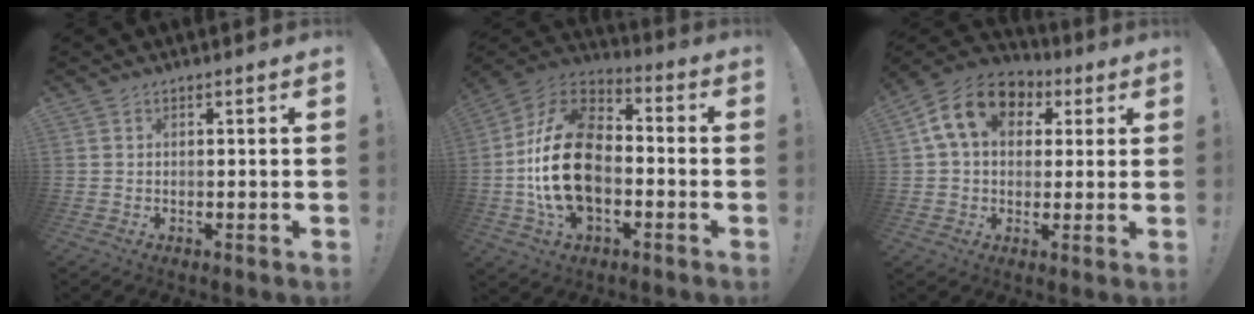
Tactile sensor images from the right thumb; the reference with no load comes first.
{"total": 23.6, "force": [-3.3, 15.2, 17.8], "torque": [-0.339, 0.039, -0.041]}
{"total": 14.4, "force": [4.6, 10.3, 8.9], "torque": [-0.147, 0.006, 0.091]}